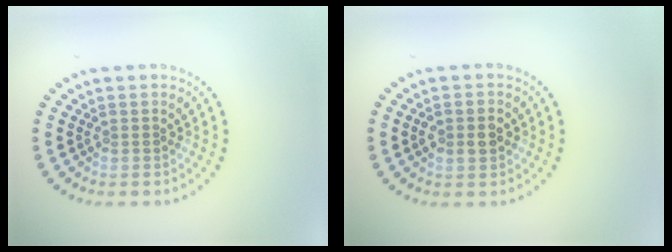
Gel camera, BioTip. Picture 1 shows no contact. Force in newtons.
{"total": 2.9, "press": 2.9, "slide": 0.2}